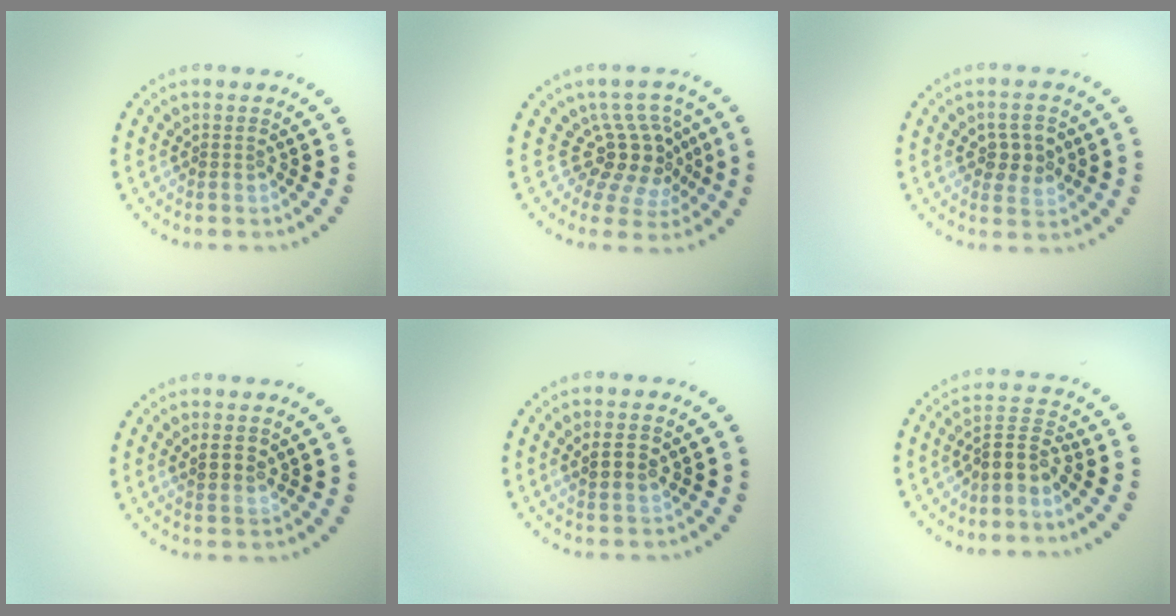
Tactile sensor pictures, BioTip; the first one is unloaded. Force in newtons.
{"total": 4.1, "press": 2.8, "slide": 3.0}
{"total": 2.8, "press": 2.8, "slide": 0.3}
{"total": 1.5, "press": 1.3, "slide": 0.7}
{"total": 2.2, "press": 2.1, "slide": 0.6}
{"total": 2.9, "press": 2.3, "slide": 1.8}